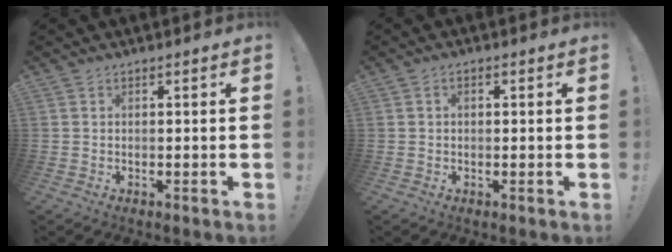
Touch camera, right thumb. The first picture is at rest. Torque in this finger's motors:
{"motor_torque": [-0.04, 0.01, -0.06, 0.08, 0.08]}